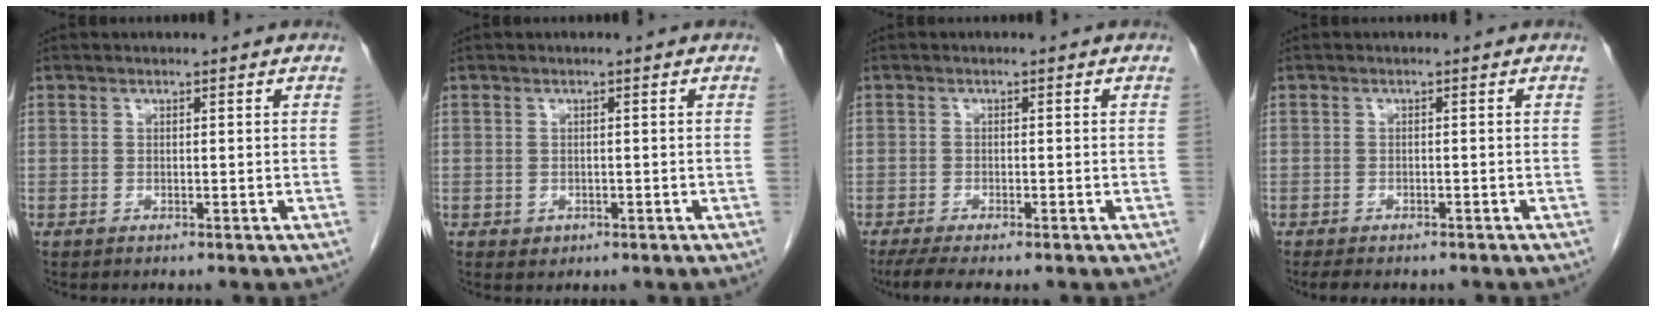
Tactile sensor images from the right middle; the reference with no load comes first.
{"total": 1.1, "force": [-0.4, 1.0, 0.4], "torque": [-0.008, 0.003, 0.001]}
{"total": 4.9, "force": [-3.7, 0.8, 3.1], "torque": [-0.051, -0.012, -0.058]}
{"total": 5.5, "force": [-4.5, 2.0, 2.4], "torque": [-0.033, -0.008, -0.056]}